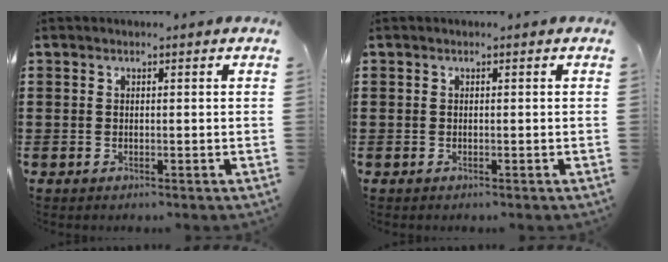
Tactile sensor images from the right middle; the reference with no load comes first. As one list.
[{"total": 0.0}]